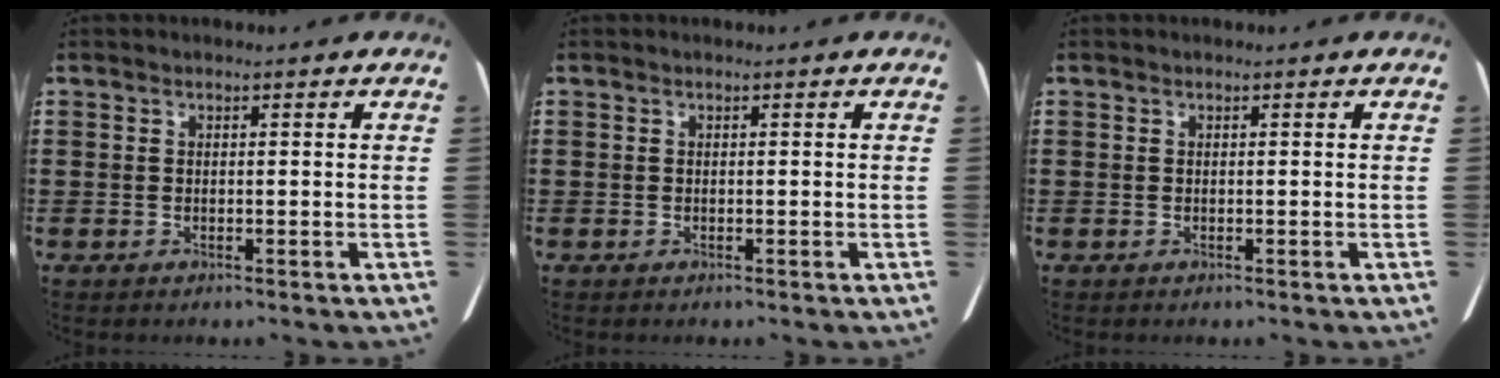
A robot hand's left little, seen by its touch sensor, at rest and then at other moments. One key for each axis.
{"total": 0.0}
{"total": 0.0}